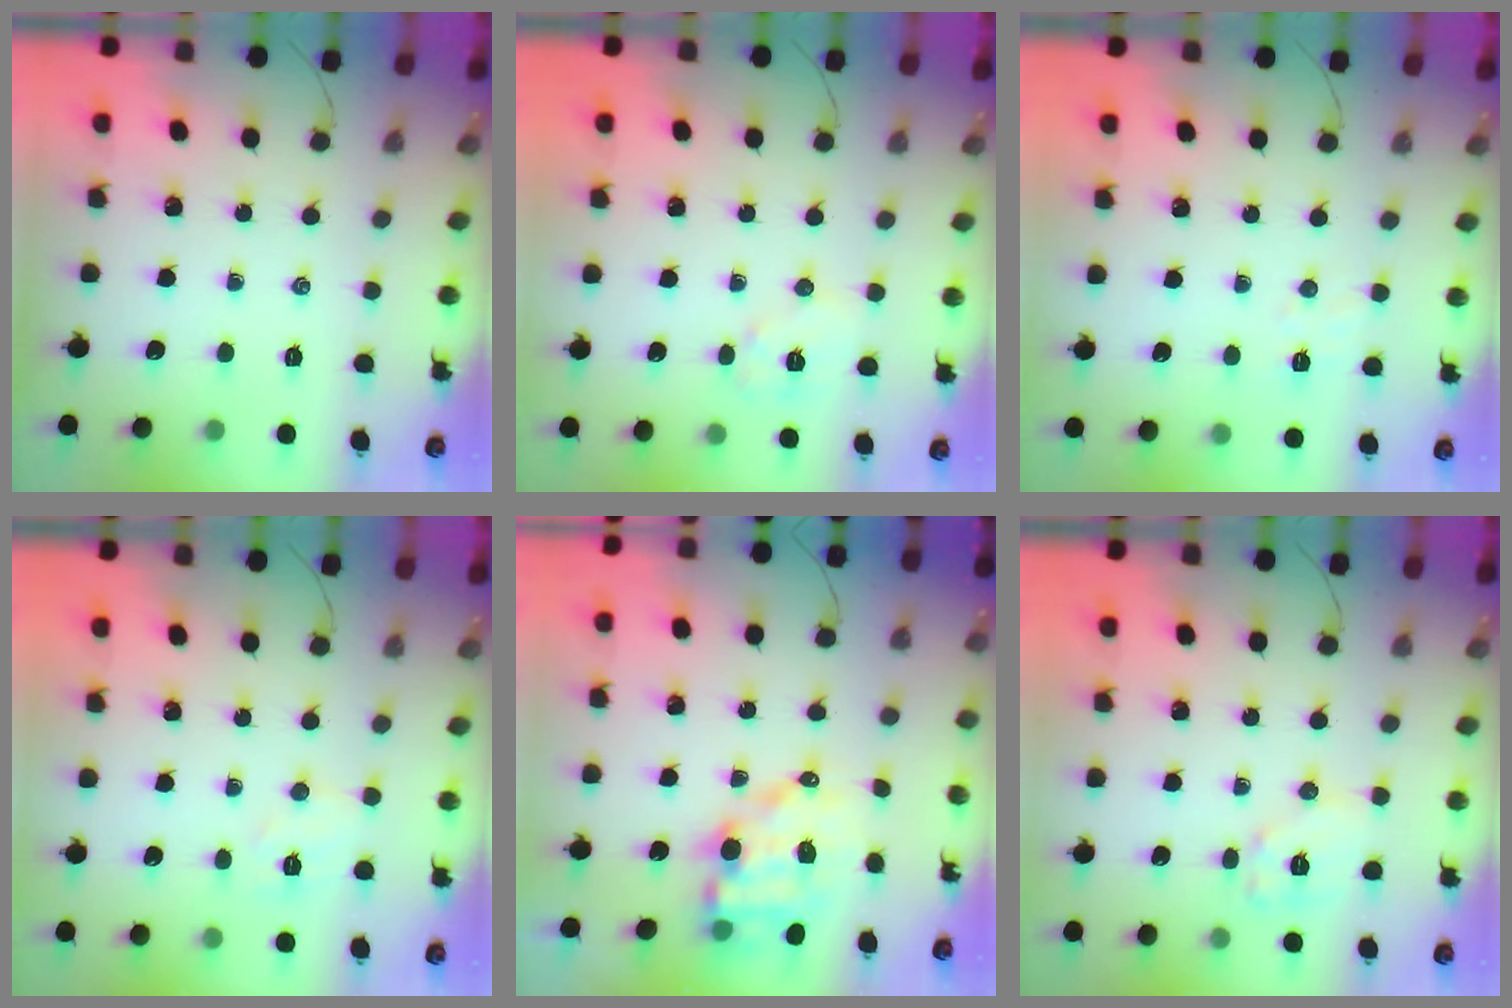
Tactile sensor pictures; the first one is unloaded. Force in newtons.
{"total": 6.5, "press": 6.5, "slide": 0.7}
{"total": 3.8, "press": 3.6, "slide": 1.1}
{"total": 5.7, "press": 5.6, "slide": 1.1}
{"total": 9.2, "press": 9.0, "slide": 1.9}
{"total": 8.2, "press": 8.2, "slide": 0.3}